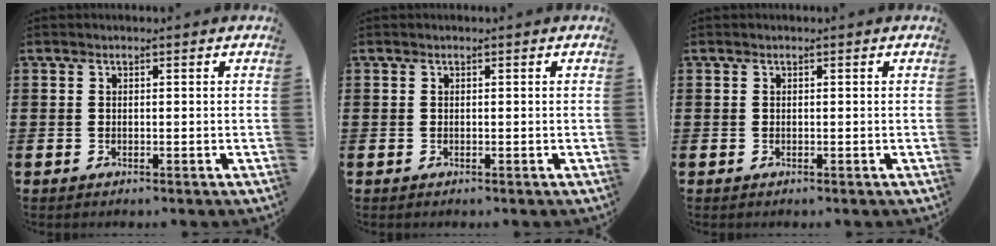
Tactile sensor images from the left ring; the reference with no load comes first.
{"total": 0.0}
{"total": 0.0}